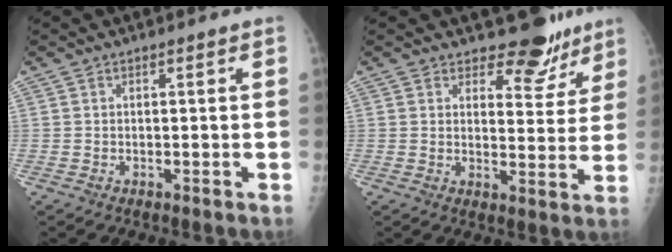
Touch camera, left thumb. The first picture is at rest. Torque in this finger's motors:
{"motor_torque": [0.49, 0.57, -0.47, -0.16, 0.01]}